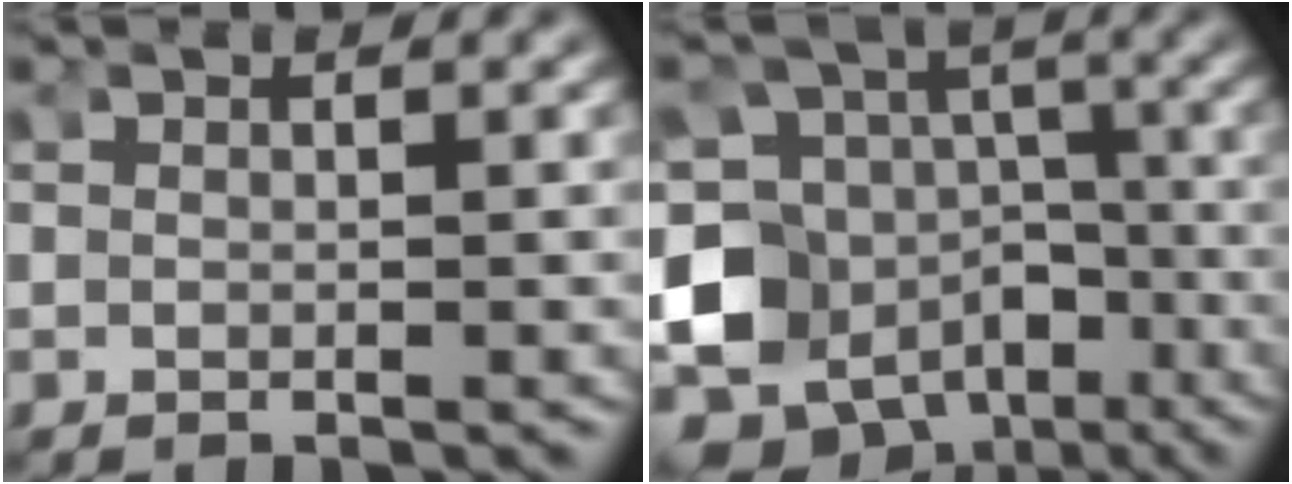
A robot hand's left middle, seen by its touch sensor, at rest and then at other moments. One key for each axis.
{"total": 12.7, "fx": -3.6, "fy": 10.5, "fz": 6.1, "tx": -0.128, "ty": -0.060, "tz": -0.051}